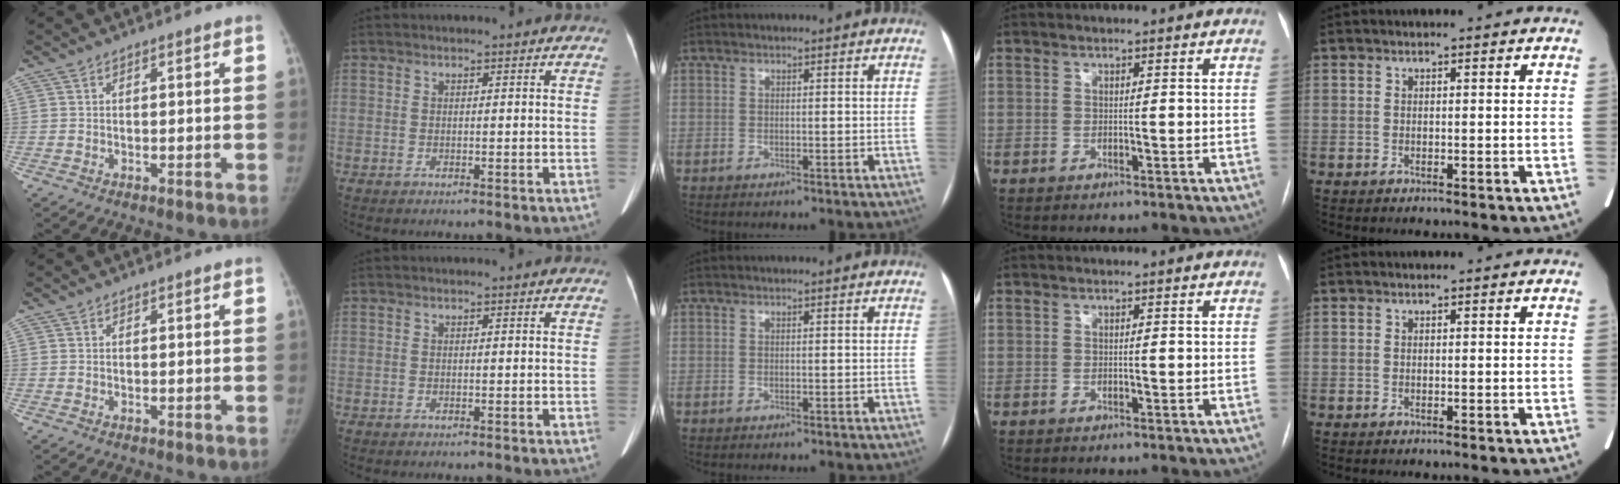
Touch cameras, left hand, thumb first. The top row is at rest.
{}